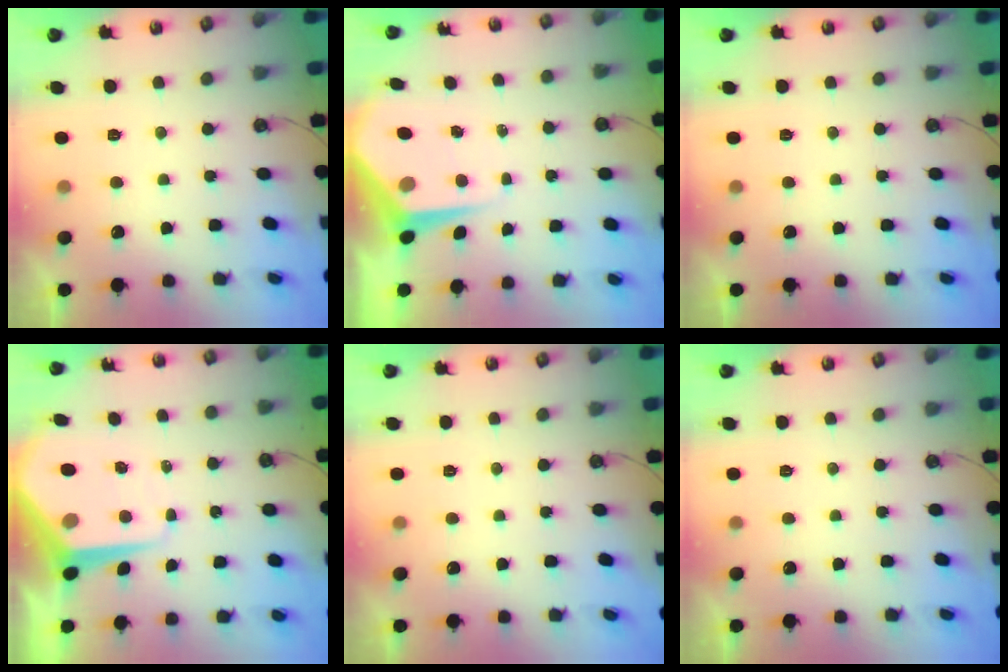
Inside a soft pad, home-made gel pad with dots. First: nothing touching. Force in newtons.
{"total": 6.9, "press": 6.9, "slide": 0.7}
{"total": 0.0}
{"total": 9.3, "press": 9.3, "slide": 0.7}
{"total": 0.0}
{"total": 0.0}